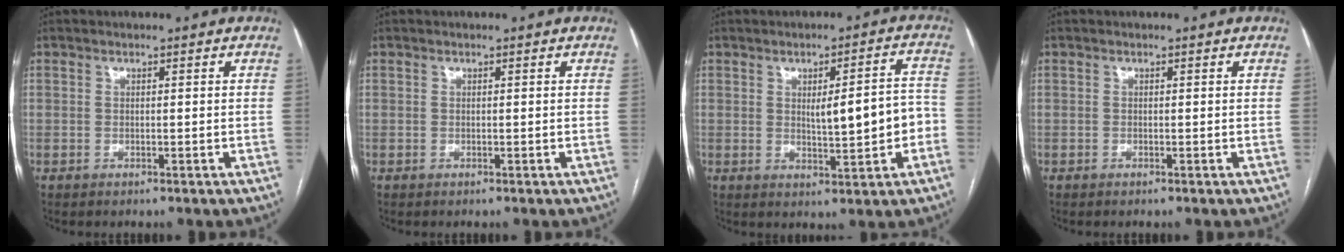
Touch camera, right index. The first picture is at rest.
{"total": 0.0}
{"total": 7.8, "force": [-0.8, 1.6, 7.6], "torque": [-0.104, 0.017, -0.002]}
{"total": 0.0}